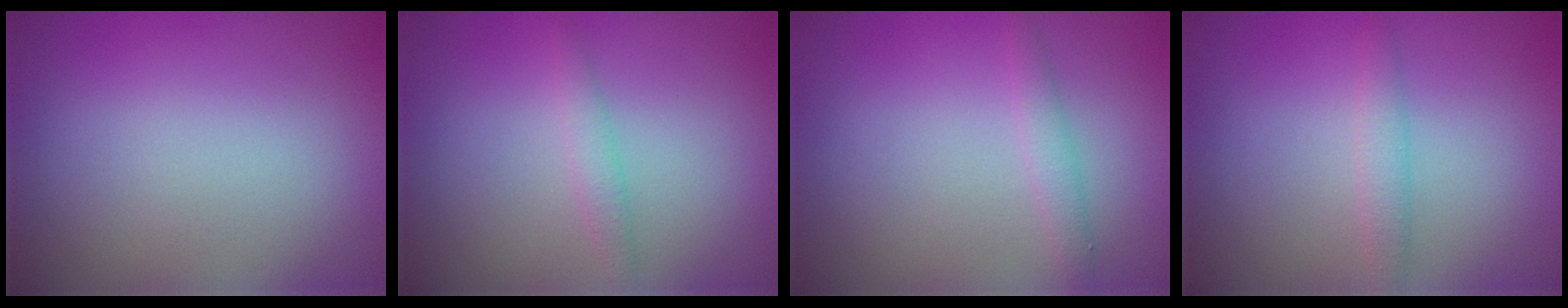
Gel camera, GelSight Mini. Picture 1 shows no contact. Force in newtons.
{"total": 1.4, "press": 1.4, "slide": 0.1}
{"total": 1.4, "press": 1.4, "slide": 0.1}
{"total": 1.6, "press": 1.6, "slide": 0.0}